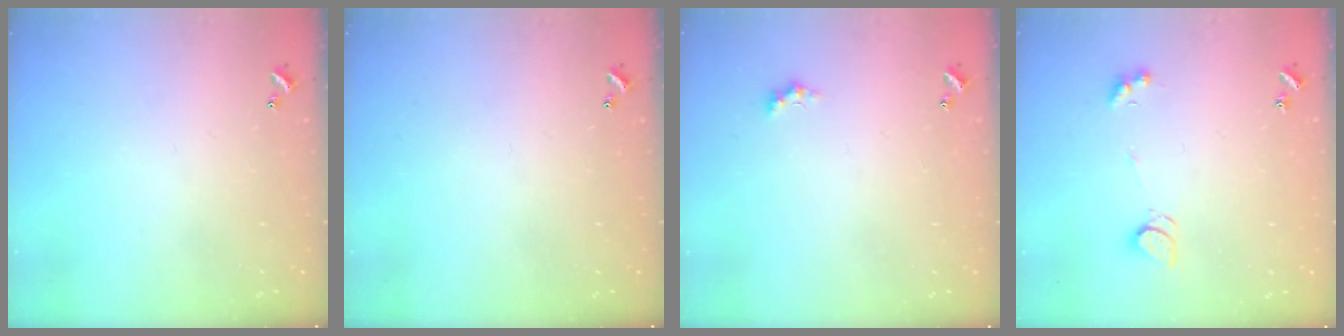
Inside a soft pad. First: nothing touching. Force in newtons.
{"total": 0.0}
{"total": 1.1, "press": 1.1, "slide": 0.4}
{"total": 2.2, "press": 2.2, "slide": 0.4}